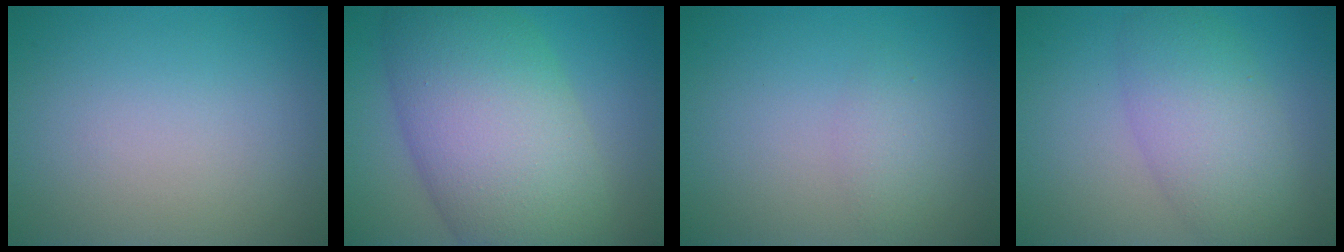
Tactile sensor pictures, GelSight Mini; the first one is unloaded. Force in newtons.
{"total": 12.5, "press": 12.5, "slide": 0.2}
{"total": 1.3, "press": 1.3, "slide": 0.0}
{"total": 5.5, "press": 5.5, "slide": 0.1}